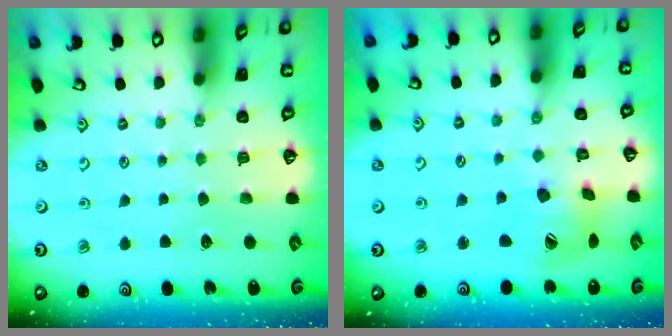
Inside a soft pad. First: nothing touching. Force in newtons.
{"total": 13.4, "press": 13.4, "slide": 1.3}